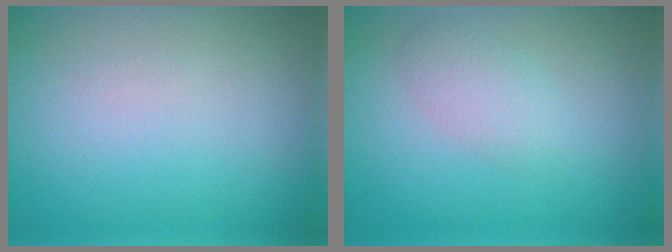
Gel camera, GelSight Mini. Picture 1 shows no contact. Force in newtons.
{"total": 2.2, "press": 2.2, "slide": 0.0}